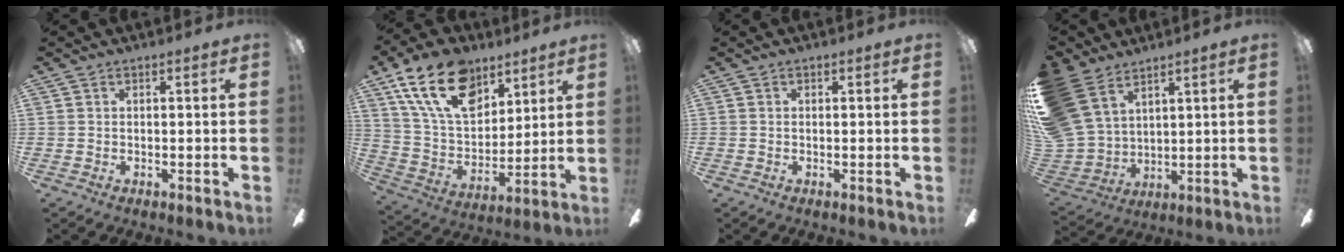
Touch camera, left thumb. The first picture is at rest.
{"total": 20.5, "force": [12.1, 11.8, 11.6], "torque": [-0.206, -0.044, 0.224]}
{"total": 0.0}
{"total": 17.7, "force": [9.3, 11.6, 9.5], "torque": [-0.234, -0.040, 0.181]}